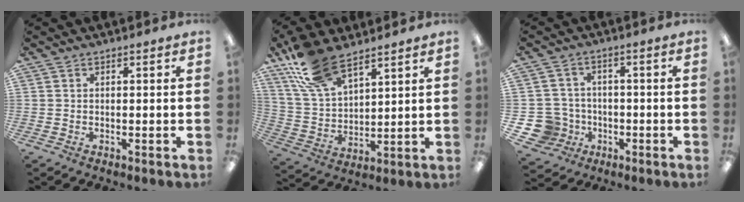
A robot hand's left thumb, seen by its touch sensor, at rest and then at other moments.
{"total": 15.8, "force": [11.0, 7.2, 8.8], "torque": [-0.188, -0.032, 0.206]}
{"total": 8.4, "force": [-2.8, 7.6, 2.1], "torque": [-0.074, 0.028, -0.044]}